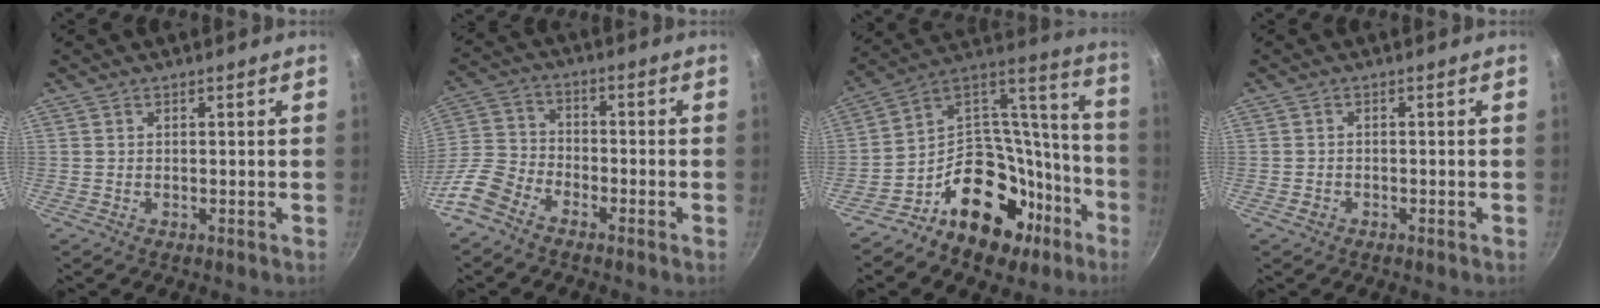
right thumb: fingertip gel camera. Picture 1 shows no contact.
{"total": 9.1, "force": [-6.2, 4.9, 4.5], "torque": [-0.091, 0.045, -0.144]}
{"total": 25.7, "force": [-13.4, 16.6, 14.3], "torque": [-0.171, 0.126, -0.202]}
{"total": 1.0, "force": [-0.7, 0.6, 0.5], "torque": [-0.014, 0.006, -0.010]}